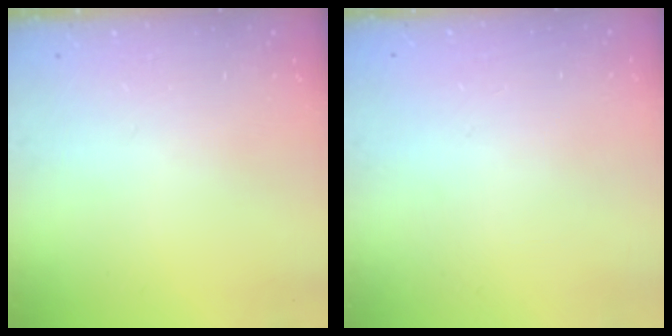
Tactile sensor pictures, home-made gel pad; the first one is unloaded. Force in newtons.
{"total": 0.0}